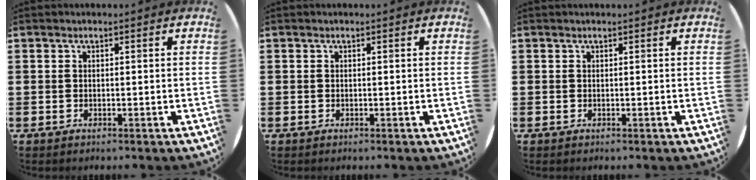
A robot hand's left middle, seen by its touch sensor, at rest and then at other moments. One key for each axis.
{"total": 0.0}
{"total": 0.0}